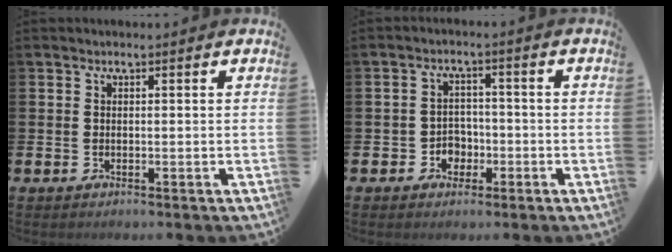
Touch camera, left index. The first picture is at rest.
{"total": 3.1, "force": [-1.5, 2.6, 0.7], "torque": [-0.017, 0.001, -0.036]}